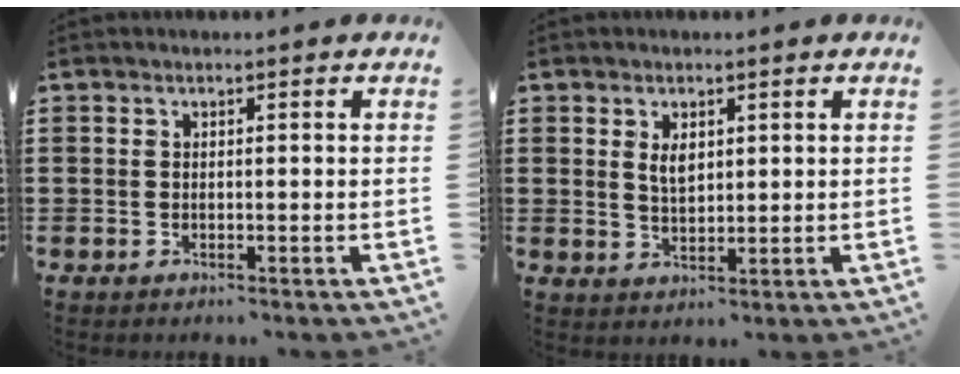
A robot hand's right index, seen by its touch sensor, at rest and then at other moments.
{"total": 2.9, "force": [1.4, 1.6, 2.1], "torque": [-0.036, 0.003, 0.023]}